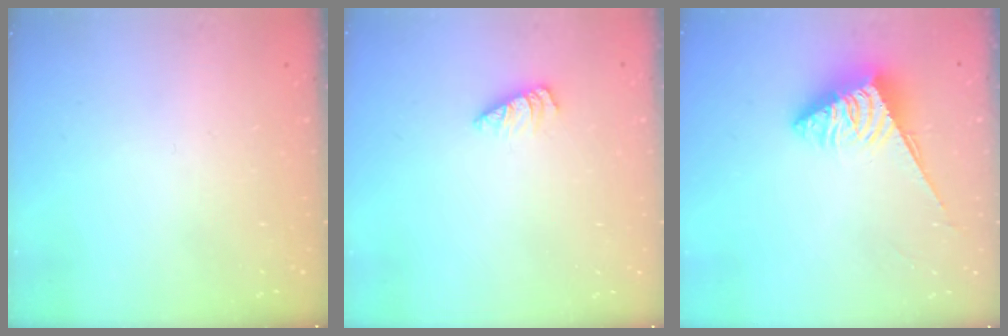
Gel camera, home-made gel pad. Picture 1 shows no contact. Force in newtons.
{"total": 1.1, "press": 1.1, "slide": 0.1}
{"total": 3.5, "press": 3.5, "slide": 0.3}